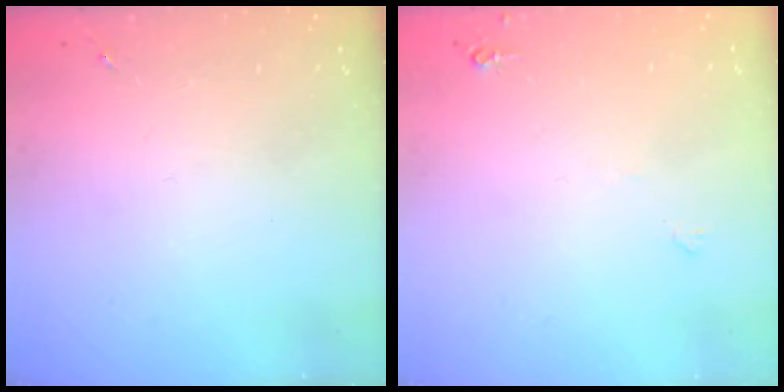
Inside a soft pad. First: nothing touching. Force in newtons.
{"total": 4.1, "press": 4.0, "slide": 0.7}